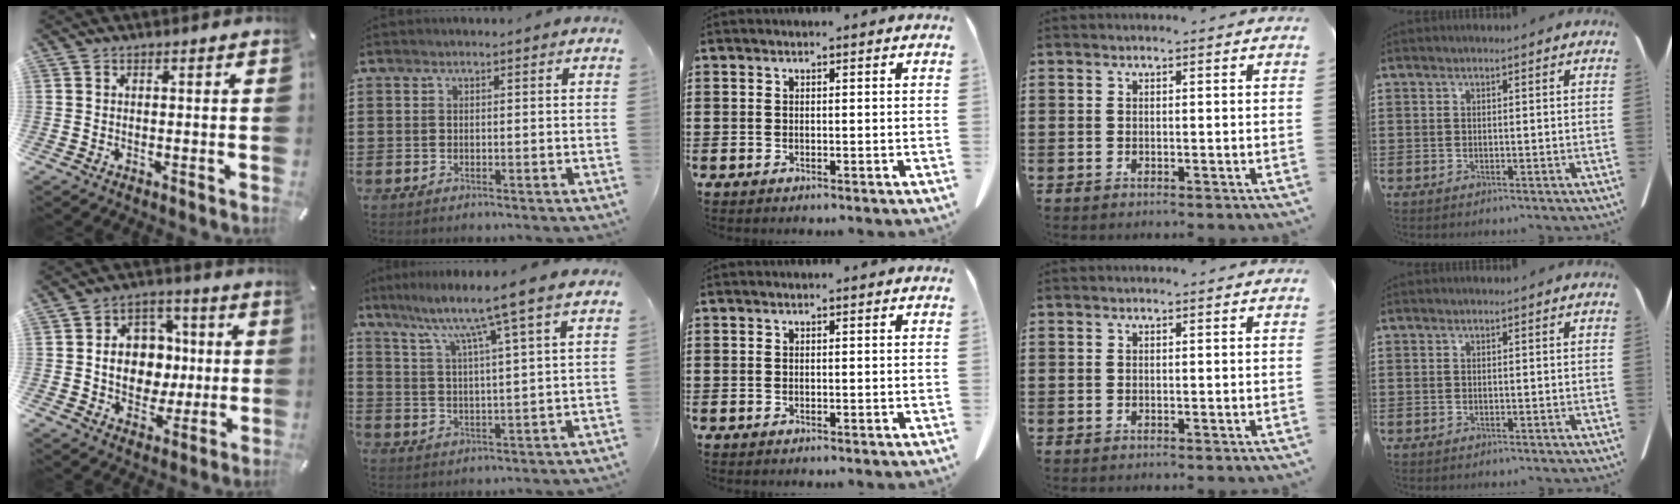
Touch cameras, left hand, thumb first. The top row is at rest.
{"thumb": {"total": 11.4, "force": [-0.2, 9.8, 5.7], "torque": [-0.089, 0.012, 0.003]}, "index": {"total": 7.7, "force": [5.9, -1.2, 4.8], "torque": [-0.116, -0.032, 0.091]}}